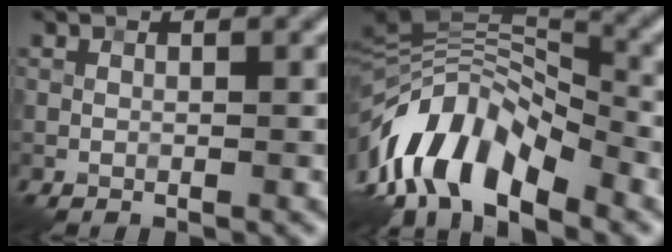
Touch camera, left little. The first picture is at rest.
{"total": 12.0, "force": [-5.3, 5.6, 9.2], "torque": [-0.162, 0.012, -0.107]}